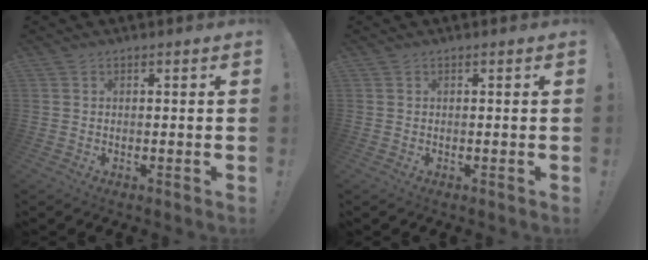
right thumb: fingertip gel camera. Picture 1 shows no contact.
{"total": 0.0}